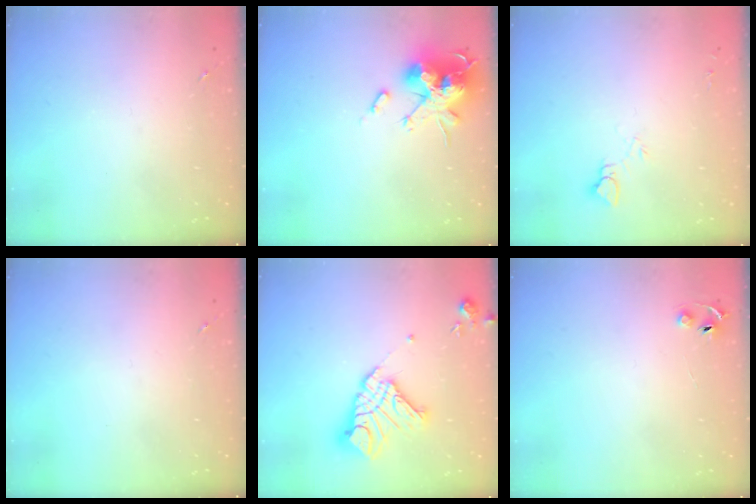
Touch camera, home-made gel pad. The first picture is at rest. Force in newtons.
{"total": 18.9, "press": 18.9, "slide": 0.2}
{"total": 6.0, "press": 6.0, "slide": 0.4}
{"total": 0.0}
{"total": 15.8, "press": 15.7, "slide": 1.9}
{"total": 4.0, "press": 3.9, "slide": 0.4}